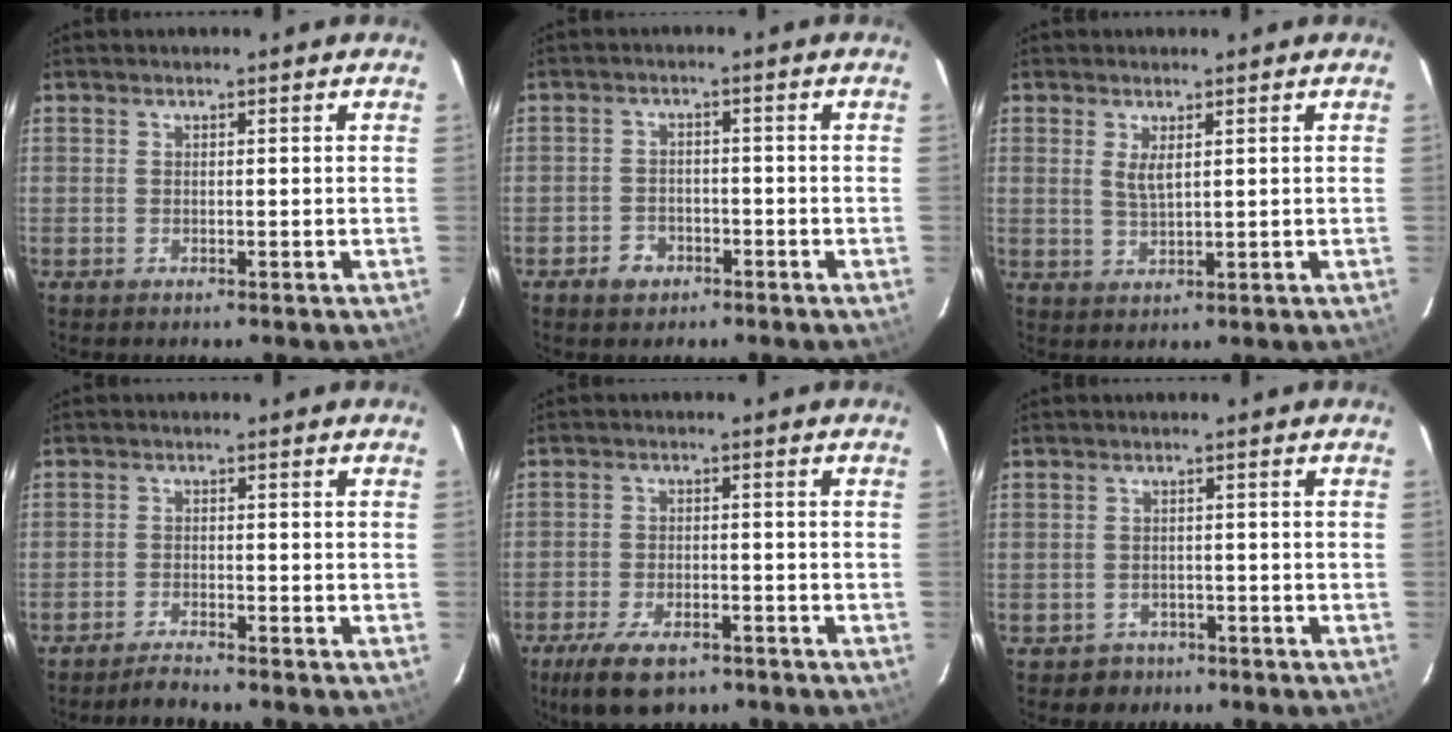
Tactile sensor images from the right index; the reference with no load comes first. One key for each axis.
{"total": 4.1, "fx": -2.6, "fy": 3.0, "fz": 0.9, "tx": -0.031, "ty": 0.010, "tz": -0.041}
{"total": 3.0, "fx": 1.1, "fy": 1.0, "fz": 2.6, "tx": -0.048, "ty": -0.004, "tz": 0.021}
{"total": 2.5, "fx": -2.5, "fy": -0.2, "fz": 0.4, "tx": -0.024, "ty": -0.003, "tz": -0.050}
{"total": 9.9, "fx": -7.0, "fy": 4.3, "fz": 5.5, "tx": -0.132, "ty": -0.016, "tz": -0.115}
{"total": 3.5, "fx": -1.9, "fy": 2.9, "fz": -0.3, "tx": -0.002, "ty": 0.016, "tz": -0.025}